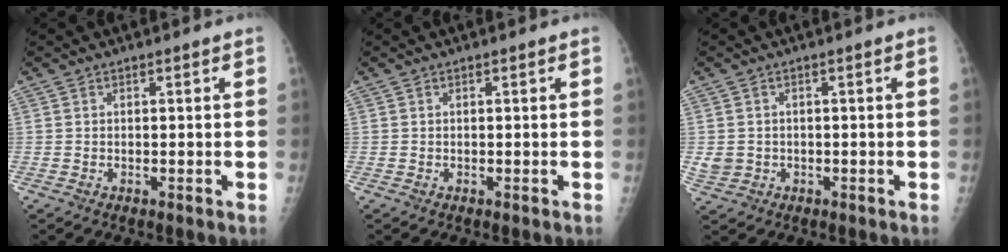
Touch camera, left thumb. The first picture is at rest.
{"total": 0.0}
{"total": 2.9, "force": [-0.4, 2.7, 0.9], "torque": [-0.011, 0.005, 0.000]}